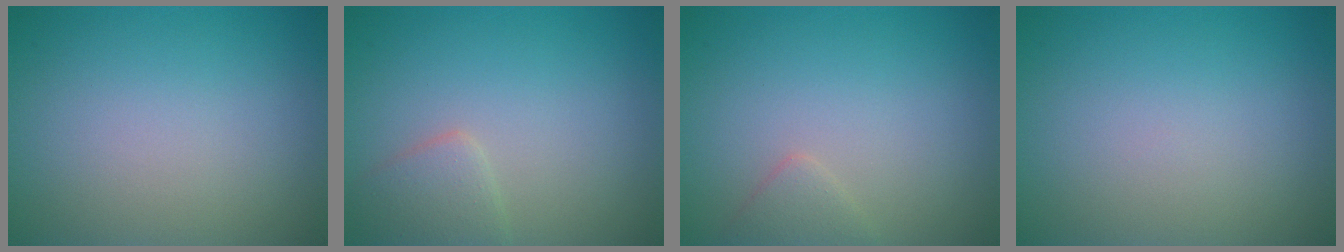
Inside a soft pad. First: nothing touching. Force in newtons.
{"total": 2.1, "press": 2.1, "slide": 0.1}
{"total": 1.3, "press": 1.3, "slide": 0.0}
{"total": 0.0}